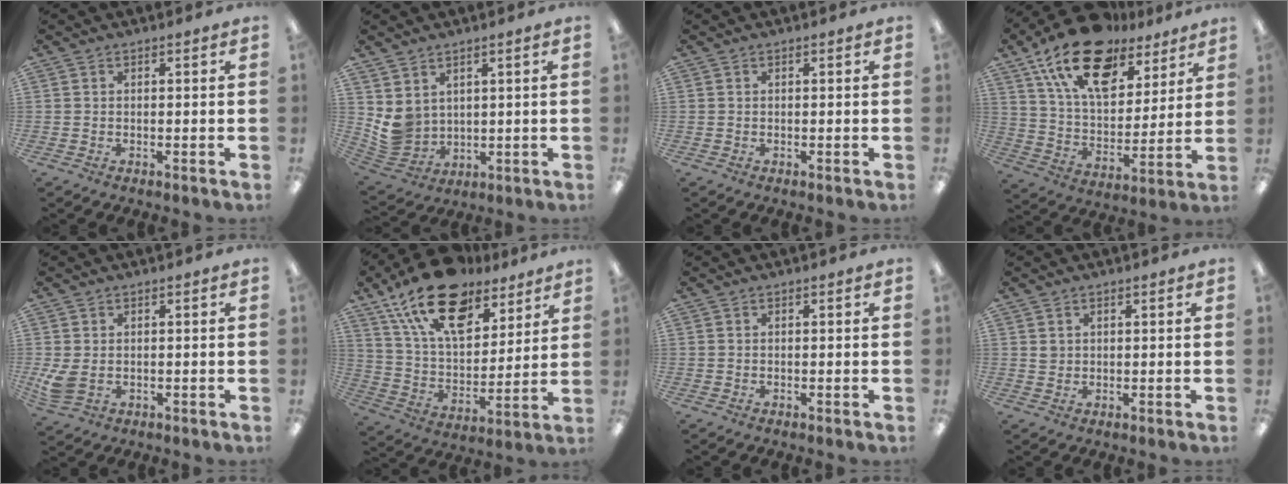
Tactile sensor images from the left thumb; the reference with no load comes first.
{"total": 5.8, "force": [2.6, 5.0, 1.5], "torque": [-0.046, -0.020, 0.058]}
{"total": 0.0}
{"total": 21.1, "force": [13.8, 10.9, 11.8], "torque": [-0.212, -0.068, 0.247]}
{"total": 4.1, "force": [0.1, 3.0, 2.9], "torque": [-0.059, -0.008, -0.001]}
{"total": 20.8, "force": [14.0, 10.6, 11.2], "torque": [-0.203, -0.075, 0.251]}
{"total": 0.0}
{"total": 1.3, "force": [0.8, 1.0, 0.2], "torque": [-0.009, 0.002, 0.016]}